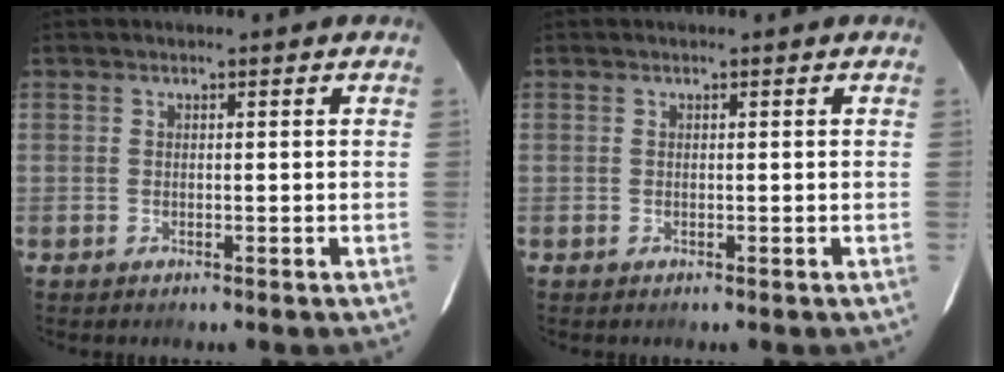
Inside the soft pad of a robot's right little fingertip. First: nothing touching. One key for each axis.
{"total": 0.0}